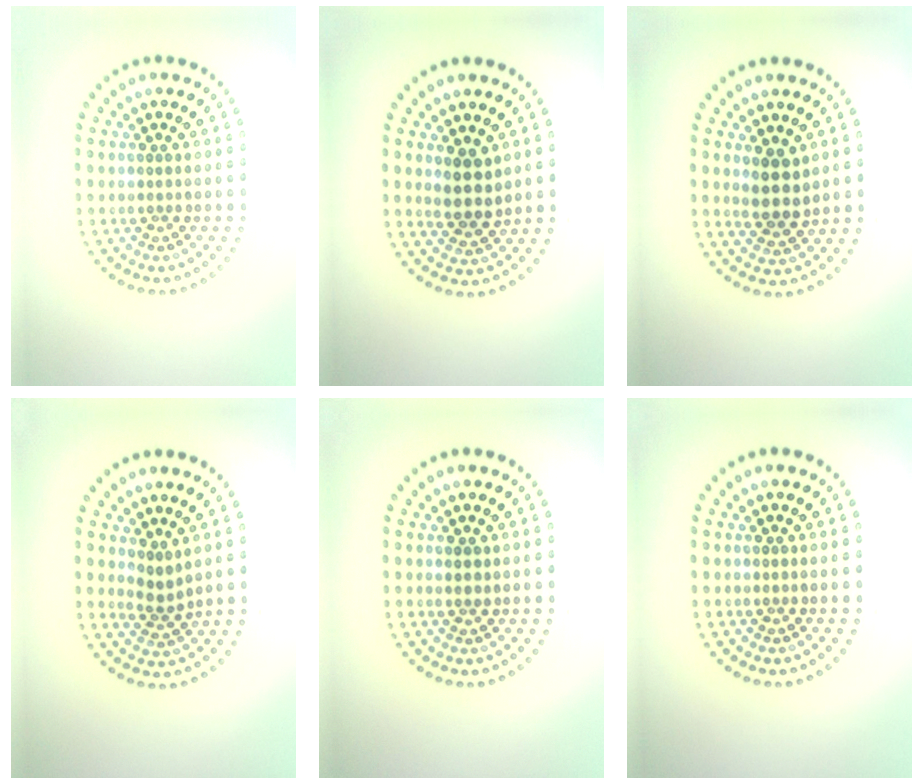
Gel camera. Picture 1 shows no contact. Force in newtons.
{"total": 2.8, "press": 2.5, "slide": 1.2}
{"total": 2.8, "press": 2.5, "slide": 1.2}
{"total": 1.9, "press": 1.2, "slide": 1.5}
{"total": 0.9, "press": 0.7, "slide": 0.6}
{"total": 0.0}